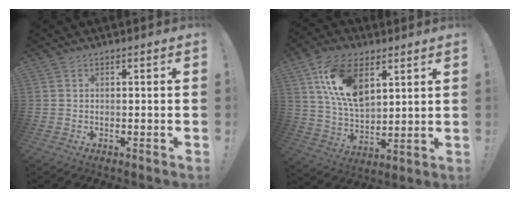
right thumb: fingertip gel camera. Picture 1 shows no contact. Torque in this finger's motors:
{"motor_torque": [1.77, 1.98, 0.74, -0.38, 0.16]}